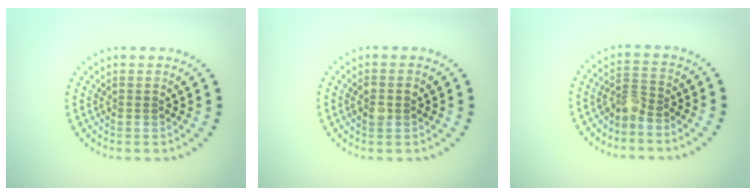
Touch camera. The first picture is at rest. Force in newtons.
{"total": 1.5, "press": 1.5, "slide": 0.2}
{"total": 2.1, "press": 1.6, "slide": 1.3}